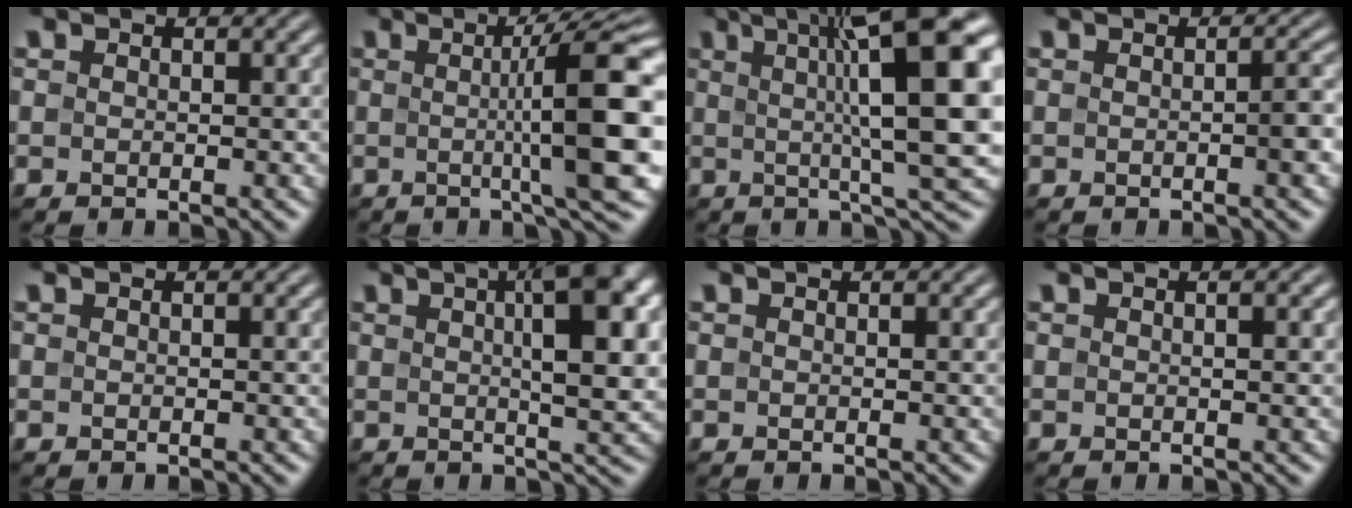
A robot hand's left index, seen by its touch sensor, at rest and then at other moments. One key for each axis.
{"total": 10.0, "fx": 0.3, "fy": 1.7, "fz": 9.8, "tx": -0.123, "ty": 0.007, "tz": 0.003}
{"total": 14.7, "fx": 3.5, "fy": 3.4, "fz": 13.9, "tx": -0.168, "ty": 0.006, "tz": 0.061}
{"total": 1.2, "fx": -0.2, "fy": 0.1, "fz": 1.2, "tx": -0.016, "ty": 0.004, "tz": -0.003}
{"total": 0.0}
{"total": 8.9, "fx": 2.4, "fy": 2.5, "fz": 8.2, "tx": -0.098, "ty": 0.014, "tz": 0.034}
{"total": 0.0}
{"total": 0.8, "fx": 0.3, "fy": 0.2, "fz": 0.8, "tx": -0.010, "ty": 0.006, "tz": 0.002}